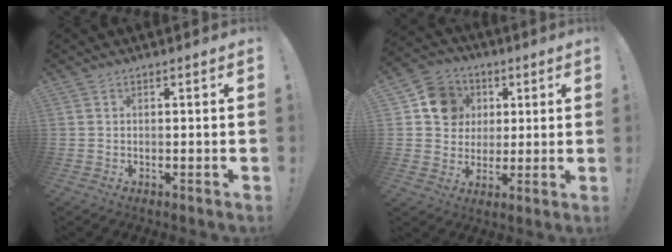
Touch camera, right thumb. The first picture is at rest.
{"total": 12.0, "force": [3.5, 10.8, 3.9], "torque": [-0.040, -0.009, 0.071]}